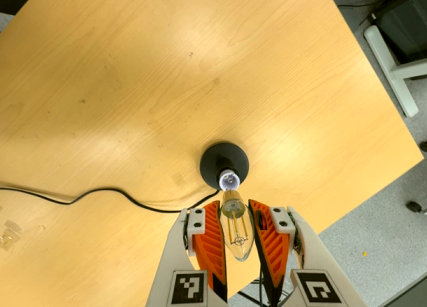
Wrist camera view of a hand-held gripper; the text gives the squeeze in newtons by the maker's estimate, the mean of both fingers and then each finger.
{"total": 21.7, "left": 23.7, "right": 19.7}